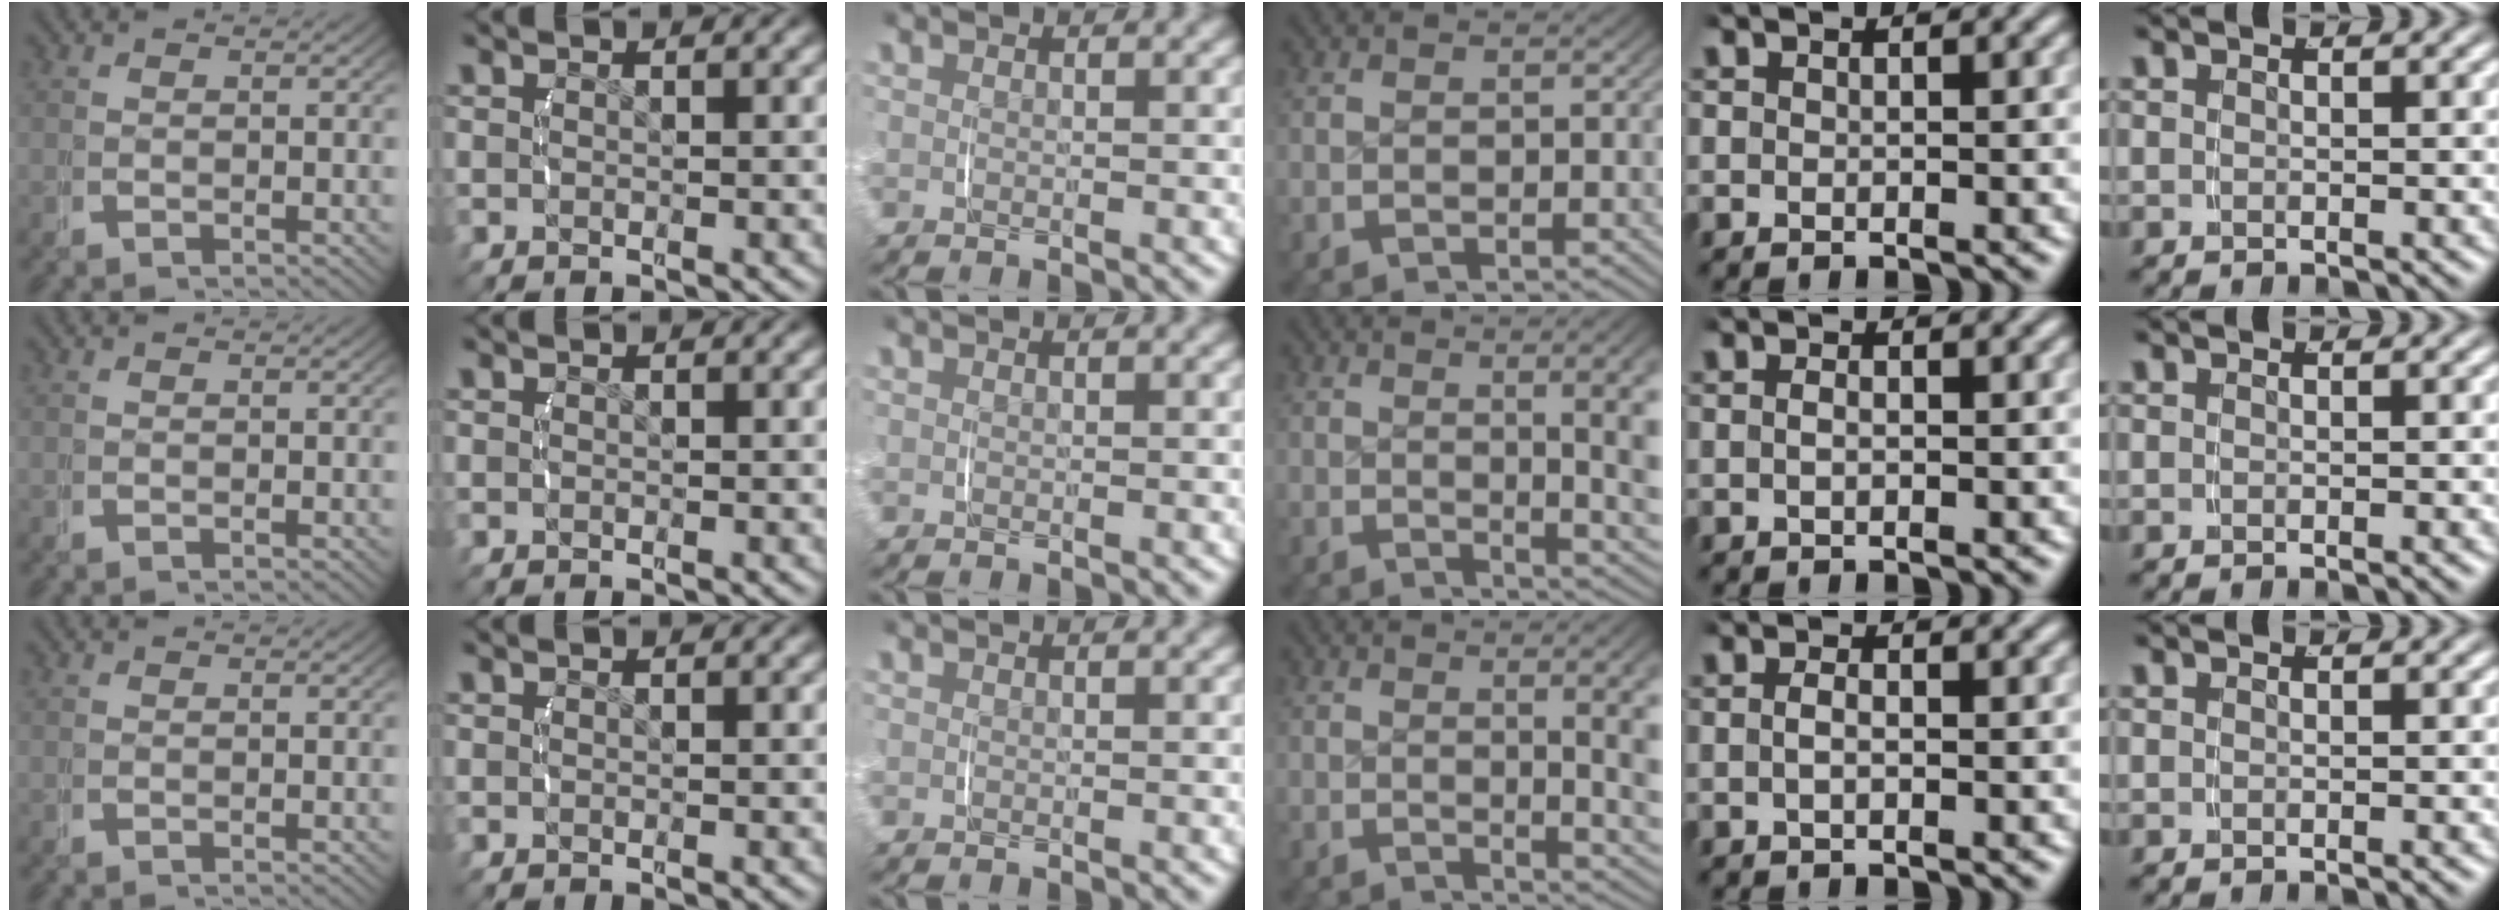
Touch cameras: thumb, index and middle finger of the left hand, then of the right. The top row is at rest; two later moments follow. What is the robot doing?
{"motion": "lift_and_place", "object": "jewelry box"}